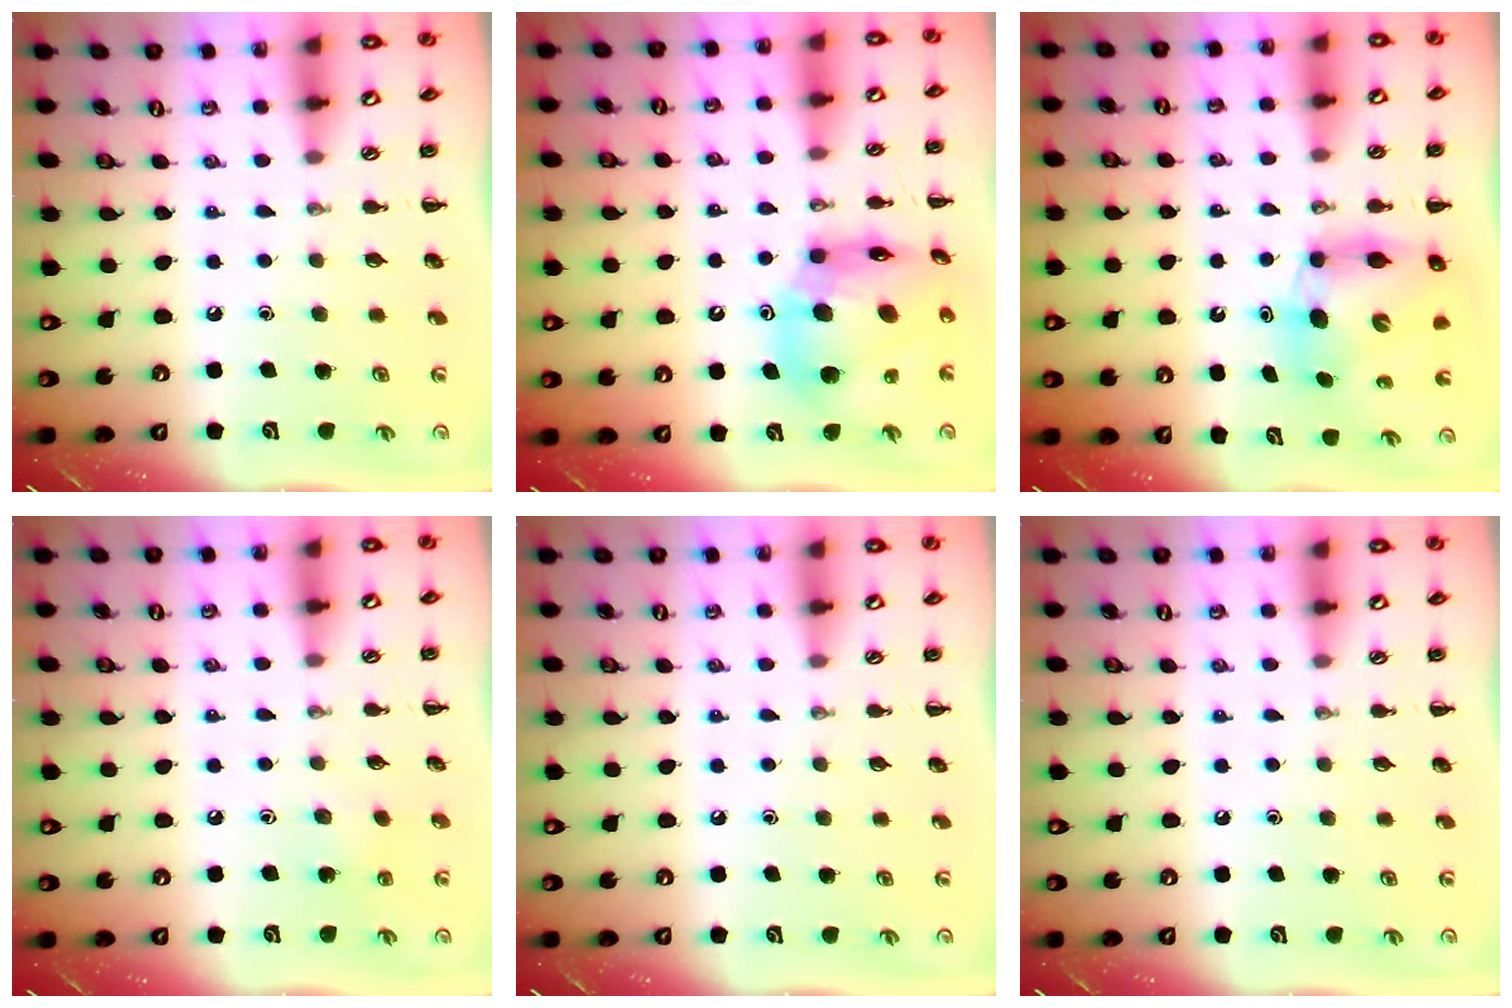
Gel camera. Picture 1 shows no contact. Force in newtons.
{"total": 17.1, "press": 16.3, "slide": 5.0}
{"total": 7.1, "press": 6.8, "slide": 2.0}
{"total": 4.3, "press": 4.1, "slide": 1.3}
{"total": 0.0}
{"total": 0.0}